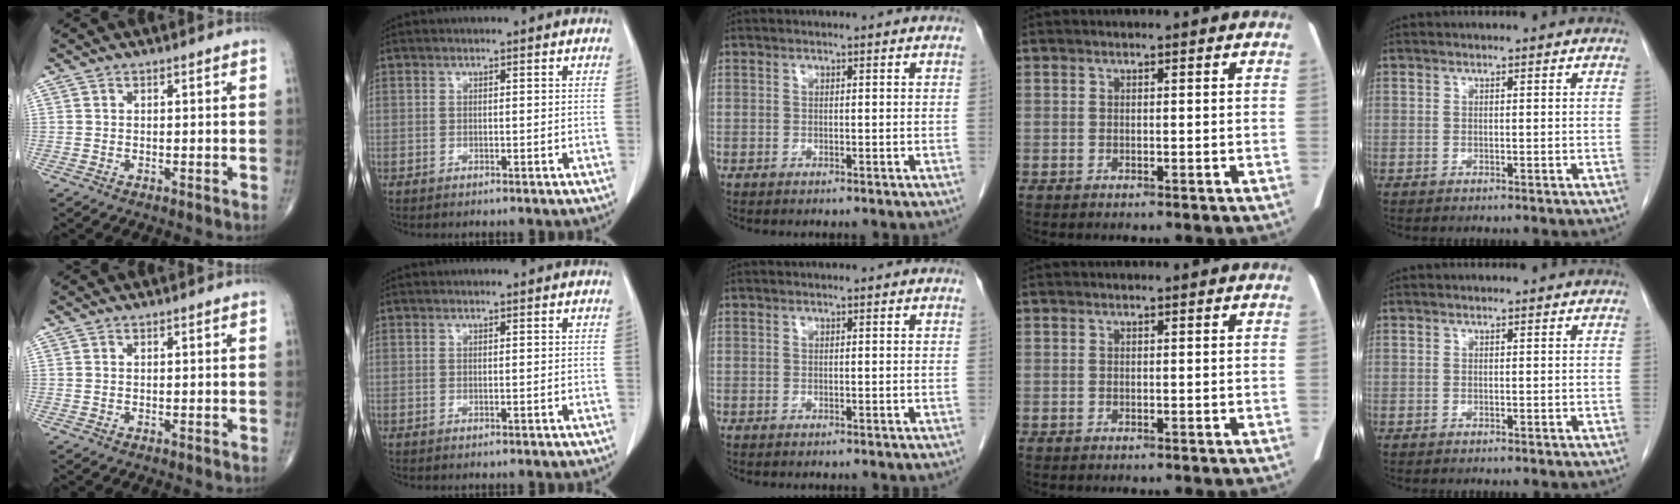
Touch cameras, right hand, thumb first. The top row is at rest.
{}